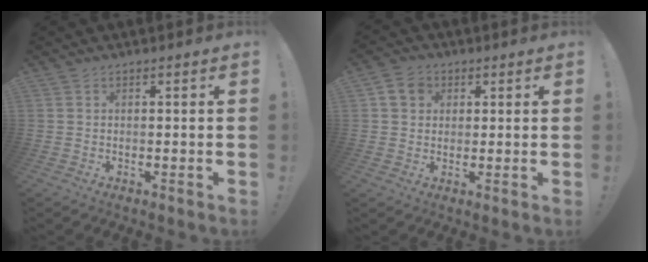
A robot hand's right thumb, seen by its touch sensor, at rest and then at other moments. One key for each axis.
{"total": 6.2, "fx": 2.2, "fy": 5.1, "fz": 2.7, "tx": -0.038, "ty": 0.003, "tz": 0.043}